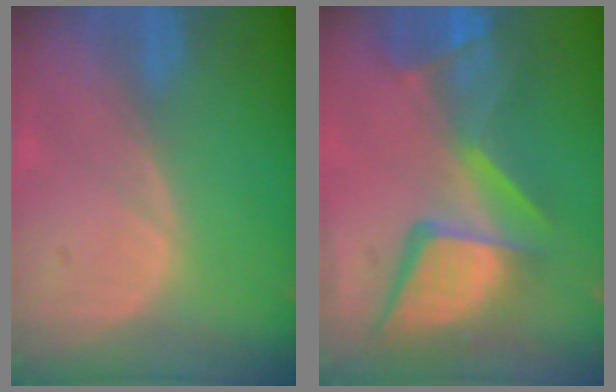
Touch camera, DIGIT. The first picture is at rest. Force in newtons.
{"total": 13.6, "press": 11.1, "slide": 7.9}